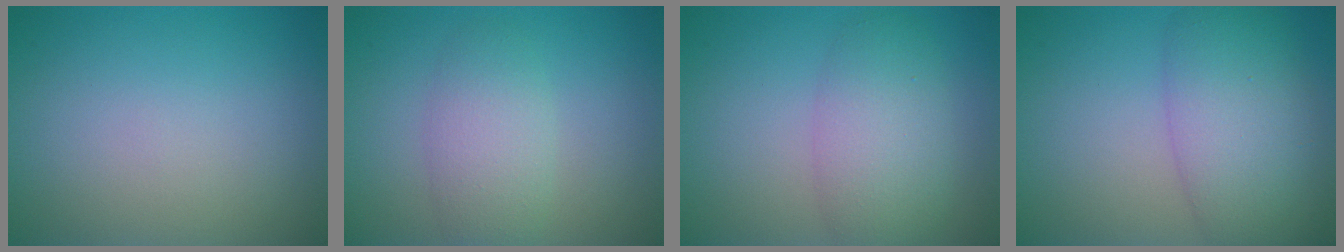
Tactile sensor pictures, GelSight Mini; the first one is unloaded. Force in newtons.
{"total": 3.4, "press": 3.4, "slide": 0.1}
{"total": 5.0, "press": 5.0, "slide": 0.1}
{"total": 7.4, "press": 7.4, "slide": 0.1}